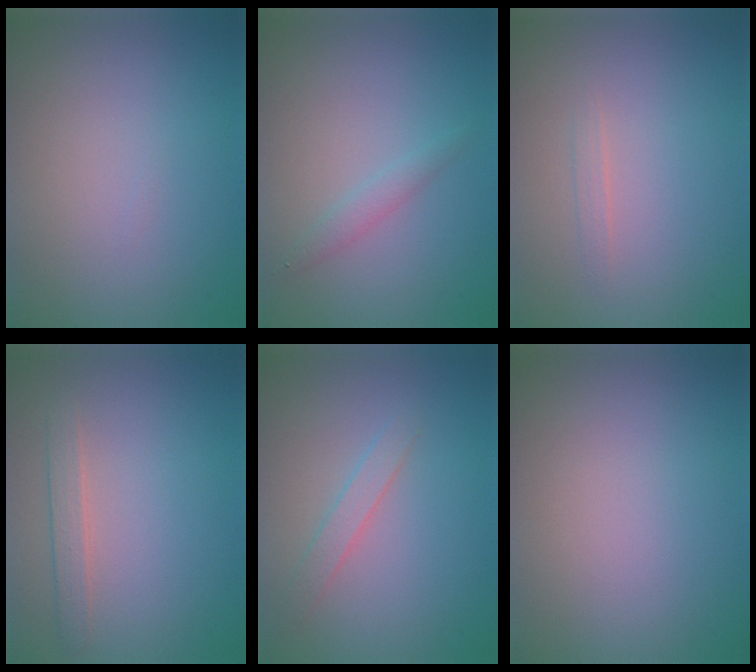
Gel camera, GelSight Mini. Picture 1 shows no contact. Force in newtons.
{"total": 1.5, "press": 1.5, "slide": 0.1}
{"total": 0.6, "press": 0.6, "slide": 0.0}
{"total": 1.5, "press": 1.5, "slide": 0.1}
{"total": 1.5, "press": 1.5, "slide": 0.1}
{"total": 0.0}